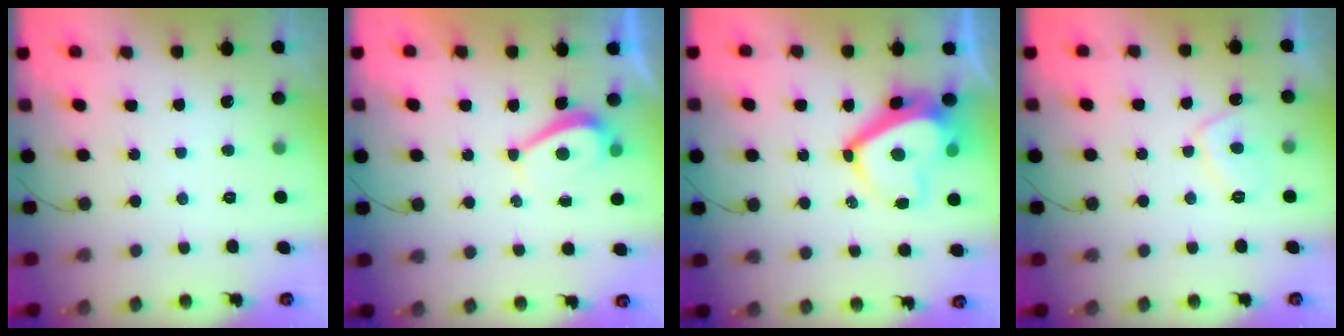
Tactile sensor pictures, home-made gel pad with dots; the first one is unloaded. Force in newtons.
{"total": 2.2, "press": 2.1, "slide": 0.6}
{"total": 10.4, "press": 10.2, "slide": 2.1}
{"total": 4.9, "press": 4.7, "slide": 1.1}